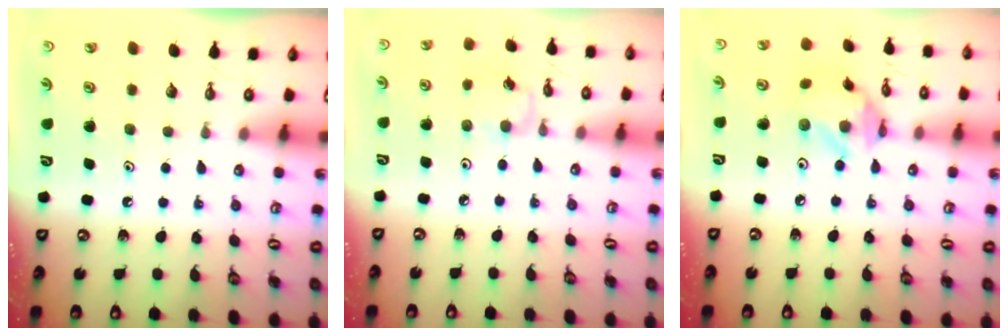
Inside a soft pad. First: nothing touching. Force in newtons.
{"total": 2.9, "press": 2.9, "slide": 0.1}
{"total": 10.3, "press": 10.3, "slide": 0.8}